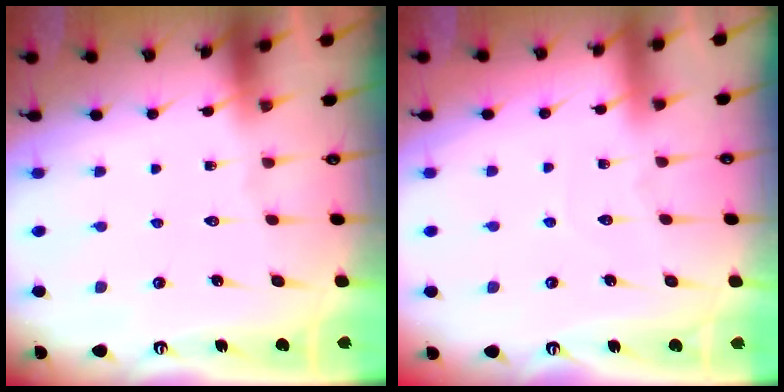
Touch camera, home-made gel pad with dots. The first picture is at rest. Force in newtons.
{"total": 2.9, "press": 2.9, "slide": 0.2}